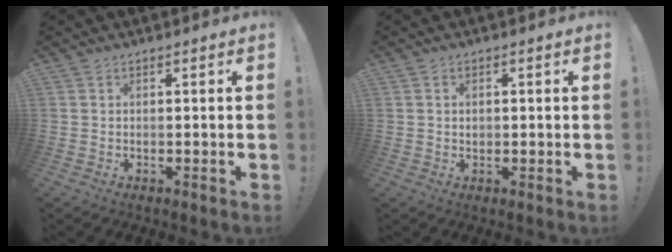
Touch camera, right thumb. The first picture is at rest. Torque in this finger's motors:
{"motor_torque": [-0.31, -0.04, -0.12, 0.13, 0.08]}